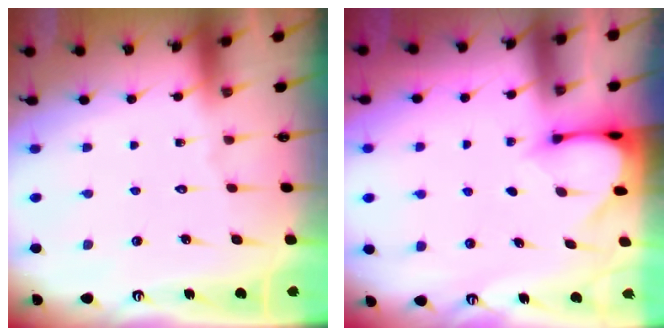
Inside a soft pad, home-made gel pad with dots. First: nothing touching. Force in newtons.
{"total": 3.4, "press": 3.4, "slide": 0.3}